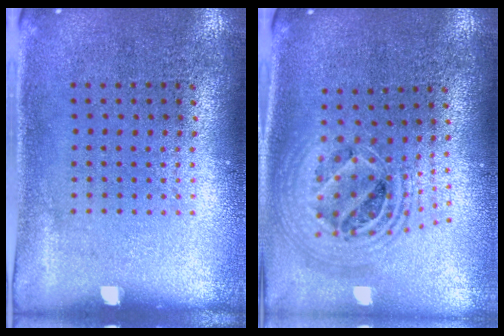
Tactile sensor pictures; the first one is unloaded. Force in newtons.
{"total": 2.3, "press": 1.7, "slide": 1.5}